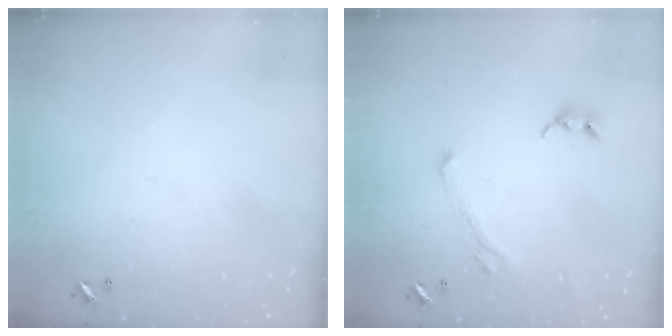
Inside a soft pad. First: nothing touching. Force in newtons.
{"total": 3.7, "press": 3.5, "slide": 1.2}